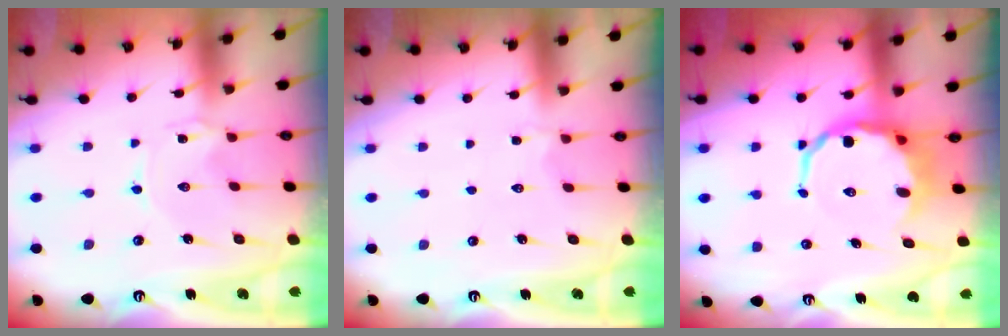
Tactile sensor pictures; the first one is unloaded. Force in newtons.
{"total": 2.0, "press": 1.7, "slide": 1.0}
{"total": 9.0, "press": 8.7, "slide": 2.4}